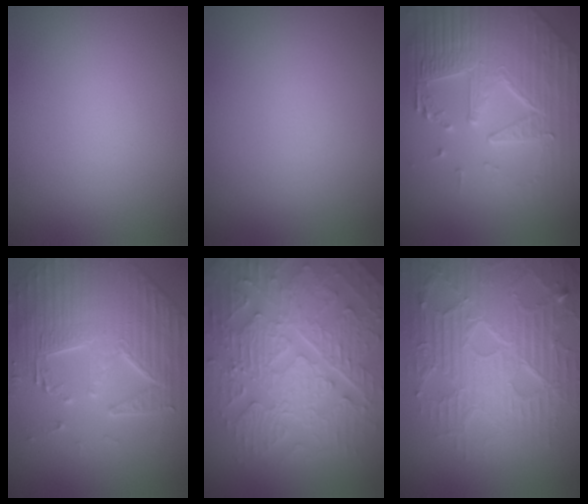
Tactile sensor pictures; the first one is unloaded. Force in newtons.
{"total": 0.0}
{"total": 8.8, "press": 6.0, "slide": 6.4}
{"total": 5.8, "press": 5.3, "slide": 2.5}
{"total": 10.3, "press": 7.0, "slide": 7.6}
{"total": 8.8, "press": 6.3, "slide": 6.2}